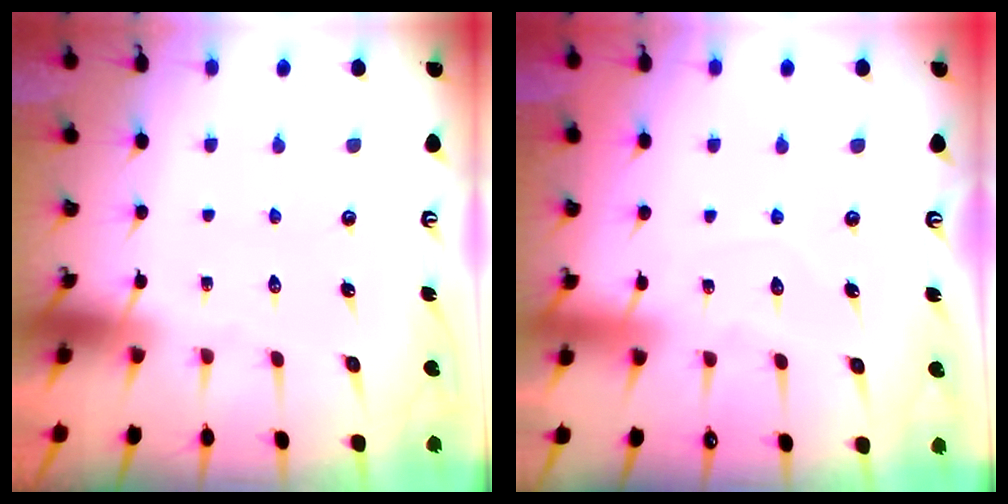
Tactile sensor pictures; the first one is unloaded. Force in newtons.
{"total": 5.7, "press": 5.7, "slide": 0.5}